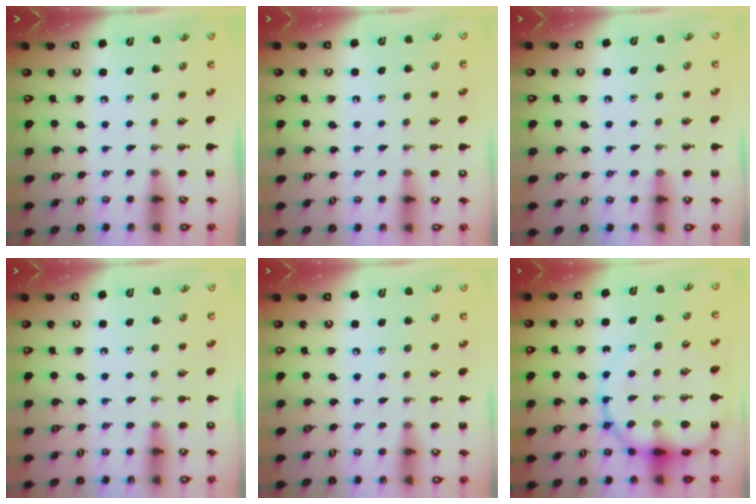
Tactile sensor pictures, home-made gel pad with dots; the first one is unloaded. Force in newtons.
{"total": 3.4, "press": 2.5, "slide": 2.3}
{"total": 5.9, "press": 5.5, "slide": 2.0}
{"total": 8.8, "press": 8.5, "slide": 2.3}
{"total": 5.5, "press": 5.4, "slide": 1.5}
{"total": 17.4, "press": 16.8, "slide": 4.2}